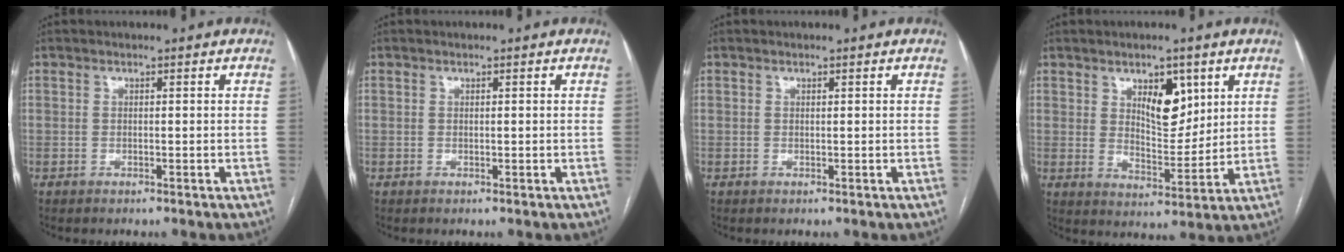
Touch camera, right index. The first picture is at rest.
{"total": 0.0}
{"total": 0.0}
{"total": 7.6, "force": [3.6, 3.5, 5.7], "torque": [-0.090, -0.004, 0.064]}